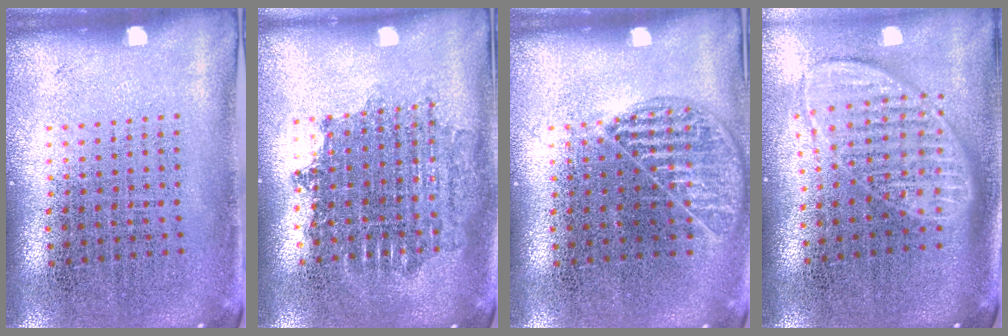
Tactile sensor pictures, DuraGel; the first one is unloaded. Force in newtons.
{"total": 1.7, "press": 1.4, "slide": 1.0}
{"total": 1.0, "press": 1.0, "slide": 0.3}
{"total": 1.8, "press": 1.4, "slide": 1.1}